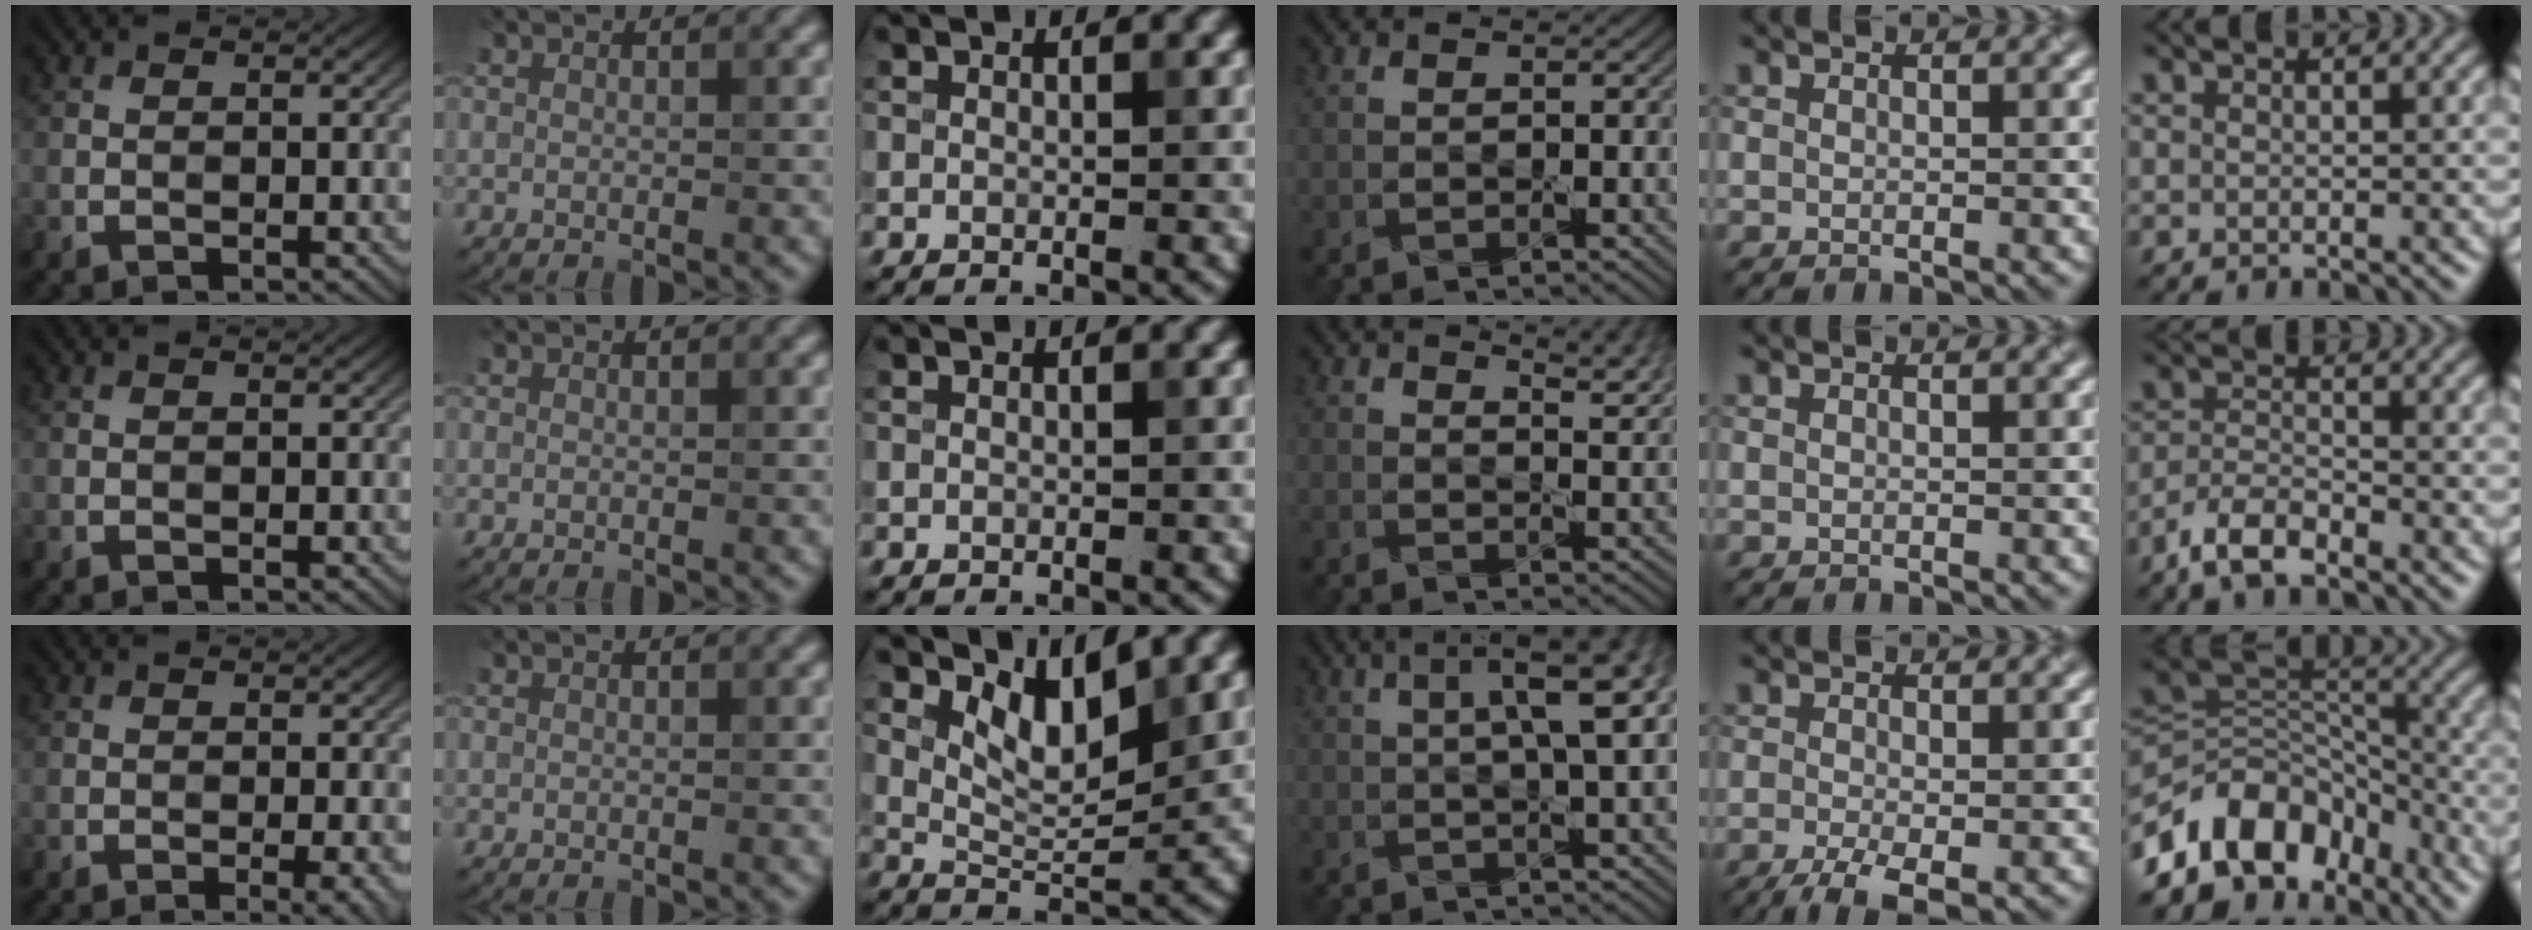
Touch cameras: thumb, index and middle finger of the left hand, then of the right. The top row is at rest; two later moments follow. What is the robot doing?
{"motion": "pour", "object": "sugar"}